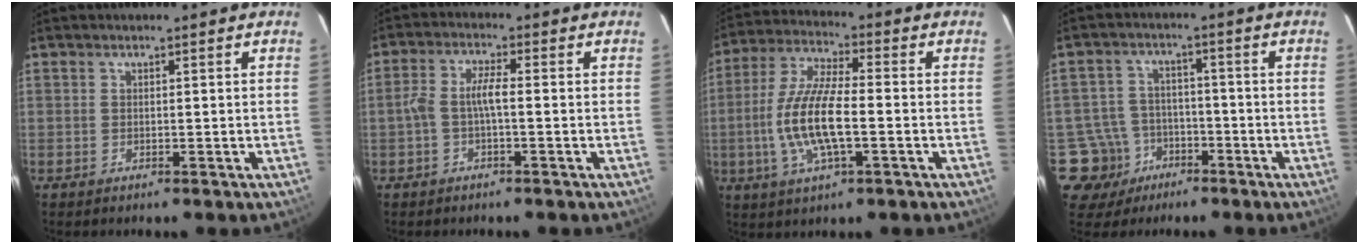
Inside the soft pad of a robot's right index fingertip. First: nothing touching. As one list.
[{"total": 4.0, "force": [-0.9, 0.9, 3.8], "torque": [-0.084, 0.012, -0.017]}, {"total": 12.8, "force": [-2.6, 3.7, 12.0], "torque": [-0.249, -0.004, -0.051]}, {"total": 8.4, "force": [-4.1, 7.4, 0.4], "torque": [-0.029, 0.029, -0.061]}]